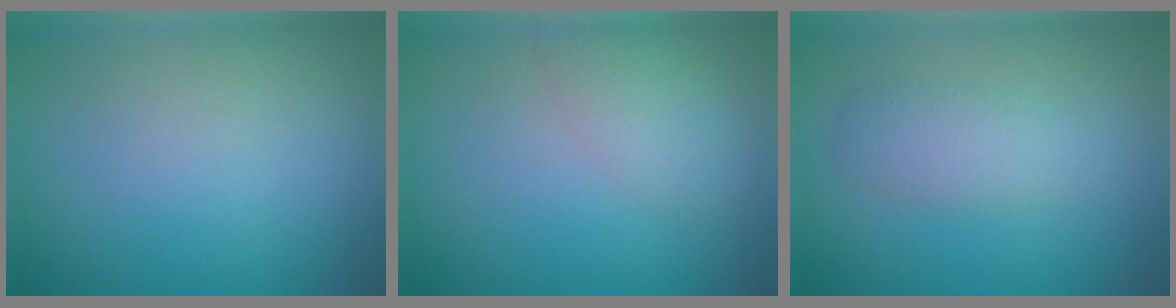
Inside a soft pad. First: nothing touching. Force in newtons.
{"total": 2.6, "press": 2.6, "slide": 0.1}
{"total": 2.5, "press": 2.5, "slide": 0.0}